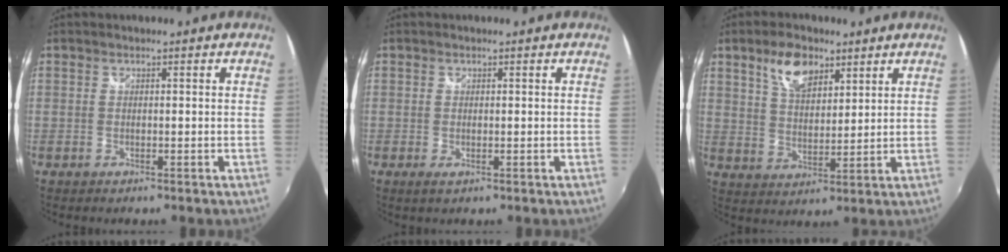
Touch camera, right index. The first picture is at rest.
{"total": 0.9, "force": [-0.1, 0.5, 0.8], "torque": [-0.017, -0.004, -0.002]}
{"total": 8.2, "force": [4.9, 4.1, 5.1], "torque": [-0.091, 0.012, 0.091]}